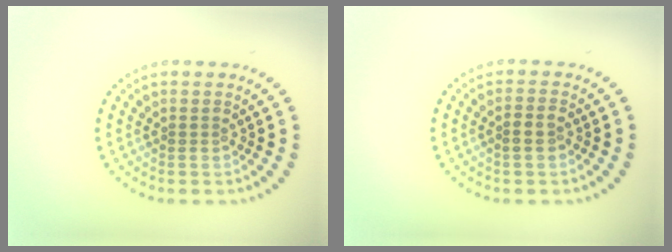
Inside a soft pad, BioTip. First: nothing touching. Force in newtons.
{"total": 1.3, "press": 1.3, "slide": 0.3}